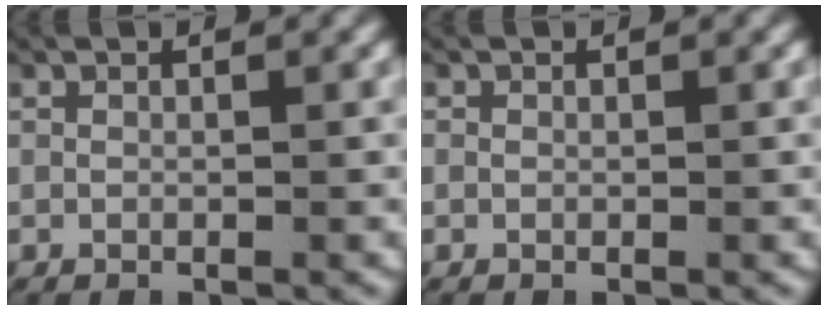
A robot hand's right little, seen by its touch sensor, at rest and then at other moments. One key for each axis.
{"total": 0.0}